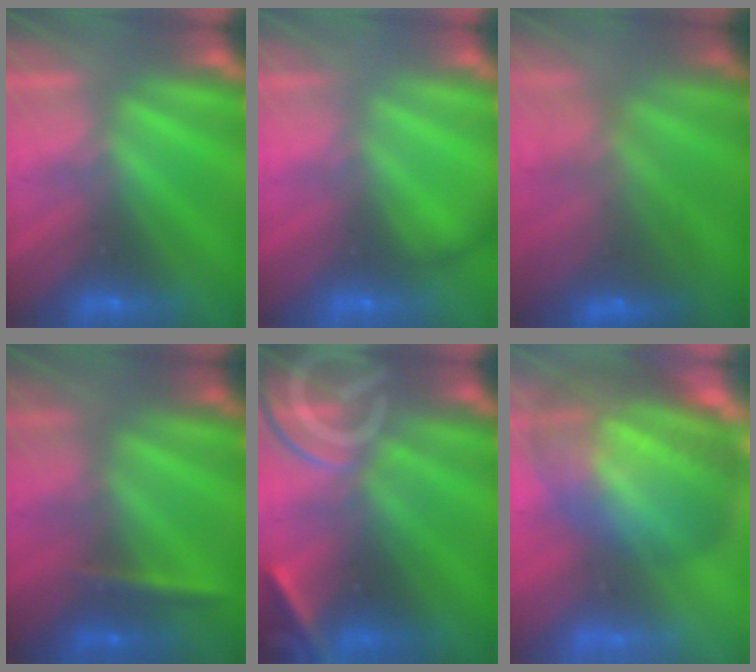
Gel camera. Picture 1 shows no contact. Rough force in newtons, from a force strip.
{"total": 2.1}
{"total": 9.3}
{"total": 2.4}
{"total": 8.3}
{"total": 10.8}